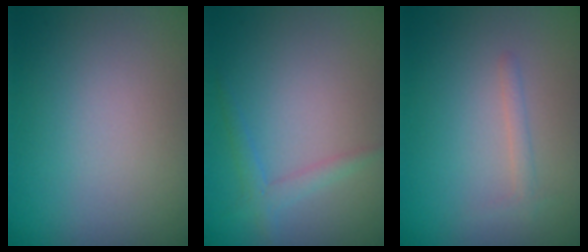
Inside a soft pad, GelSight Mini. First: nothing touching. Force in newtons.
{"total": 1.5, "press": 1.5, "slide": 0.1}
{"total": 1.0, "press": 1.0, "slide": 0.0}